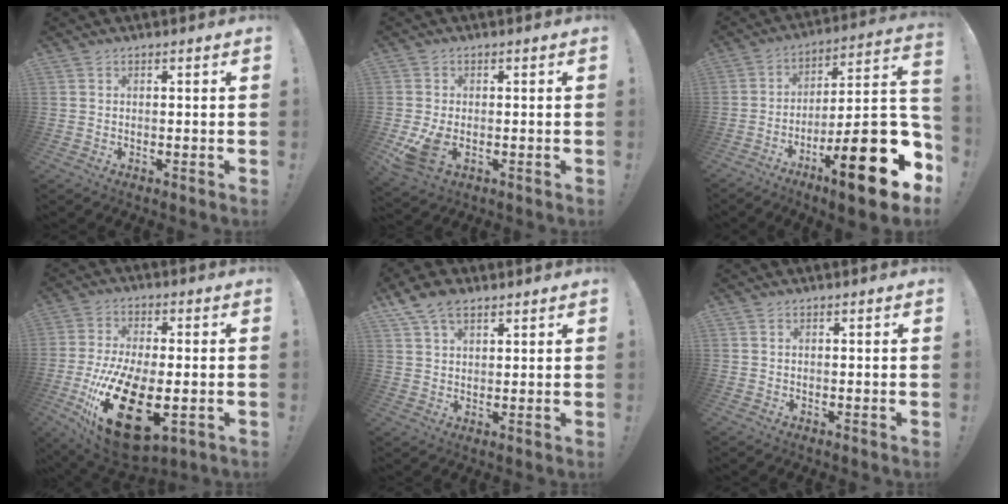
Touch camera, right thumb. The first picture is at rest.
{"total": 7.0, "force": [-1.9, 4.3, 5.2], "torque": [-0.097, -0.004, -0.028]}
{"total": 25.1, "force": [-11.0, 5.7, 21.8], "torque": [-0.303, 0.052, -0.170]}
{"total": 23.4, "force": [-6.3, 11.1, 19.7], "torque": [-0.390, 0.015, -0.086]}
{"total": 7.5, "force": [4.7, 4.1, 4.2], "torque": [-0.081, -0.006, 0.093]}
{"total": 0.0}